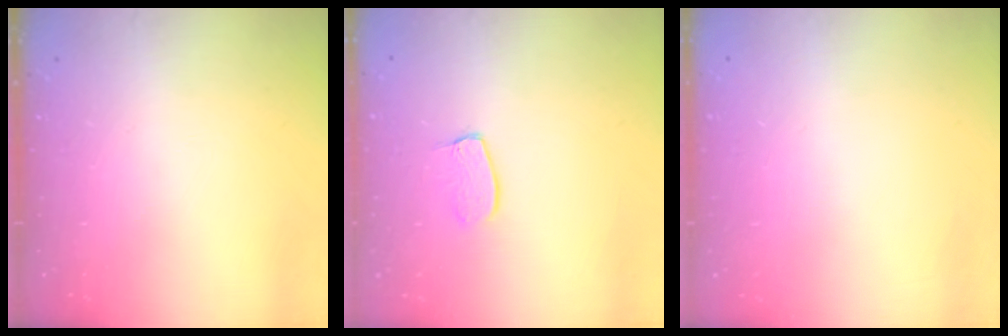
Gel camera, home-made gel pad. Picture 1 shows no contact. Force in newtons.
{"total": 6.9, "press": 6.9, "slide": 0.2}
{"total": 0.0}